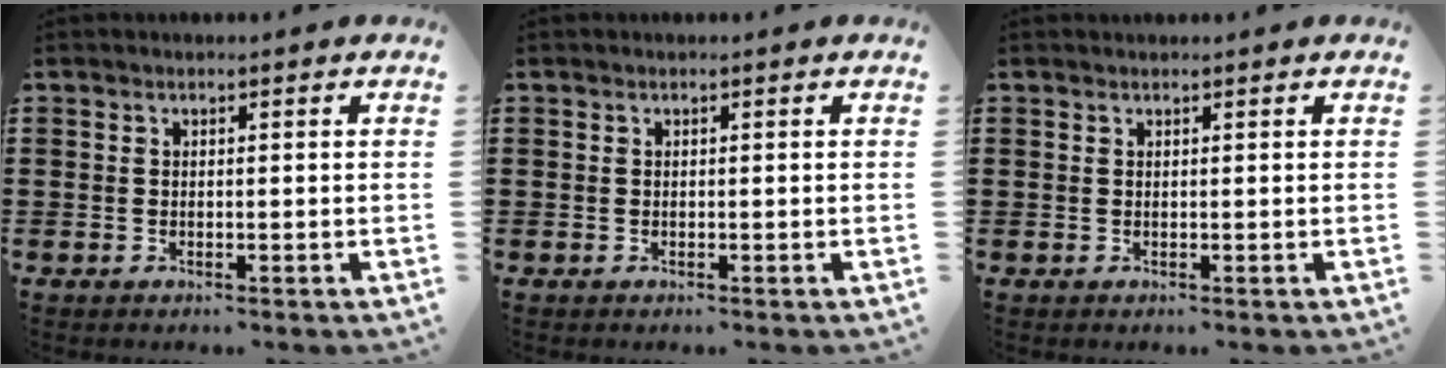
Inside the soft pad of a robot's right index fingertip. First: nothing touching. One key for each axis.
{"total": 0.0}
{"total": 0.0}